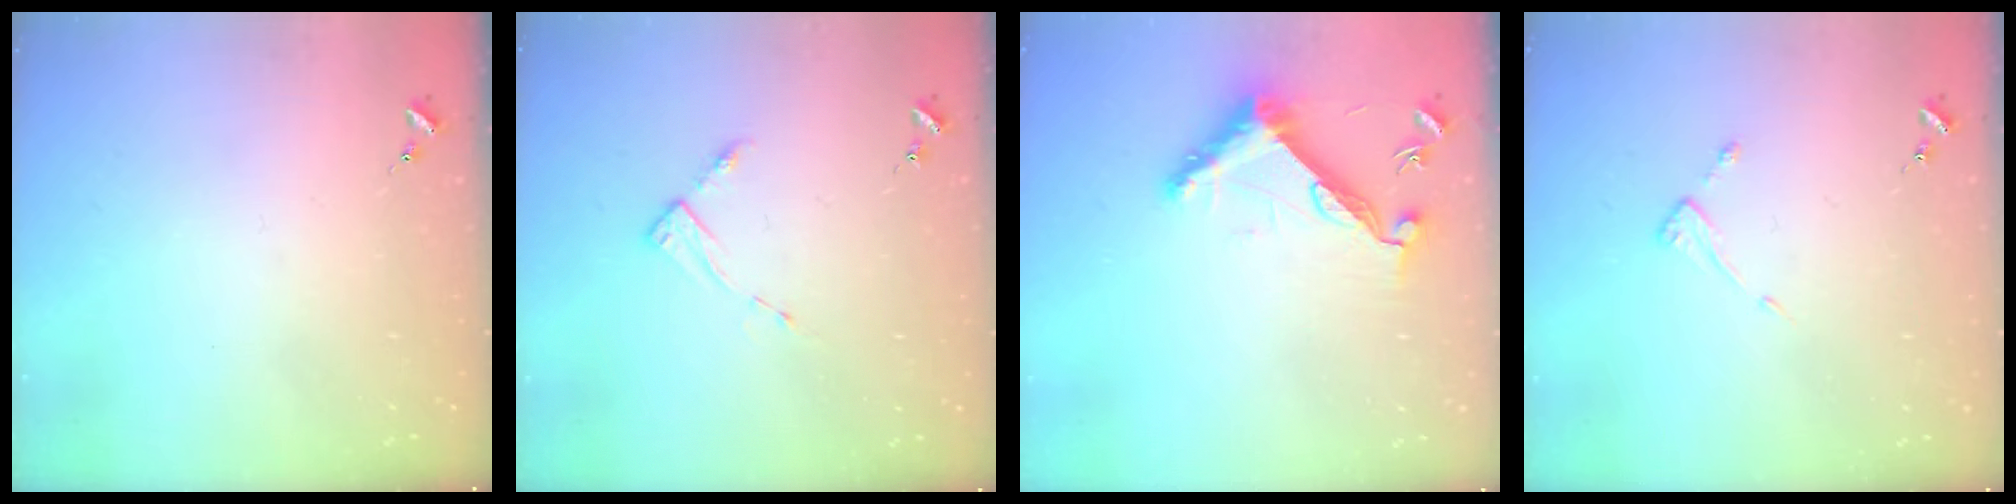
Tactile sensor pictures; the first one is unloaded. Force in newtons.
{"total": 2.8, "press": 2.8, "slide": 0.4}
{"total": 11.1, "press": 11.0, "slide": 0.7}
{"total": 4.1, "press": 4.0, "slide": 0.4}